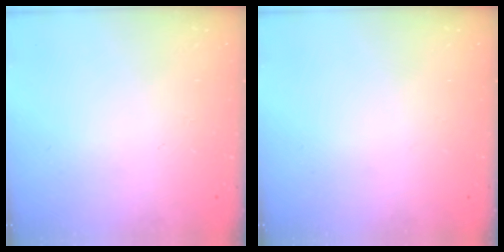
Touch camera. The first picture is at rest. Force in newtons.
{"total": 0.0}